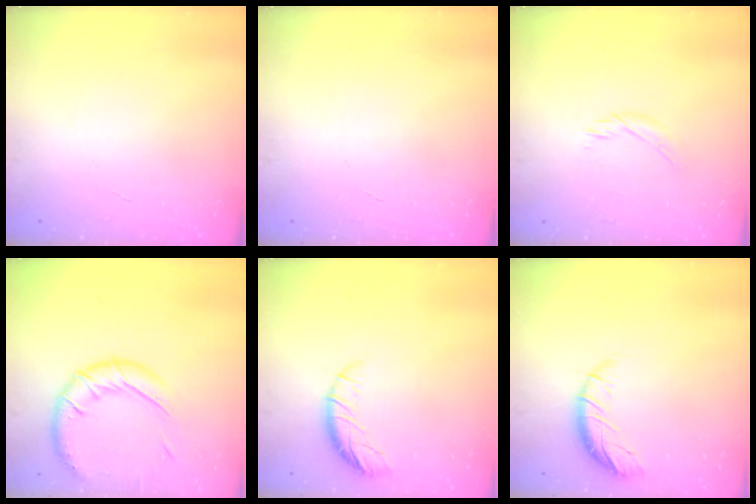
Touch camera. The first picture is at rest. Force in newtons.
{"total": 0.0}
{"total": 5.4, "press": 5.1, "slide": 1.7}
{"total": 15.4, "press": 15.3, "slide": 1.7}
{"total": 8.6, "press": 8.4, "slide": 1.6}
{"total": 9.0, "press": 8.8, "slide": 1.8}